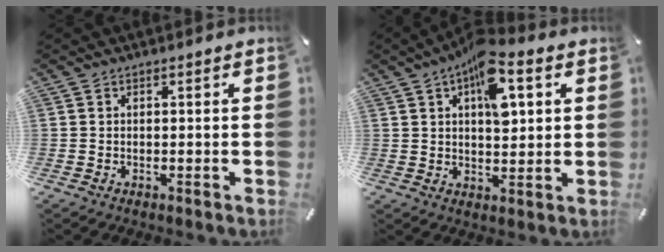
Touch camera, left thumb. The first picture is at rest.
{"total": 11.9, "force": [5.1, 5.9, 9.0], "torque": [-0.125, -0.015, 0.083]}